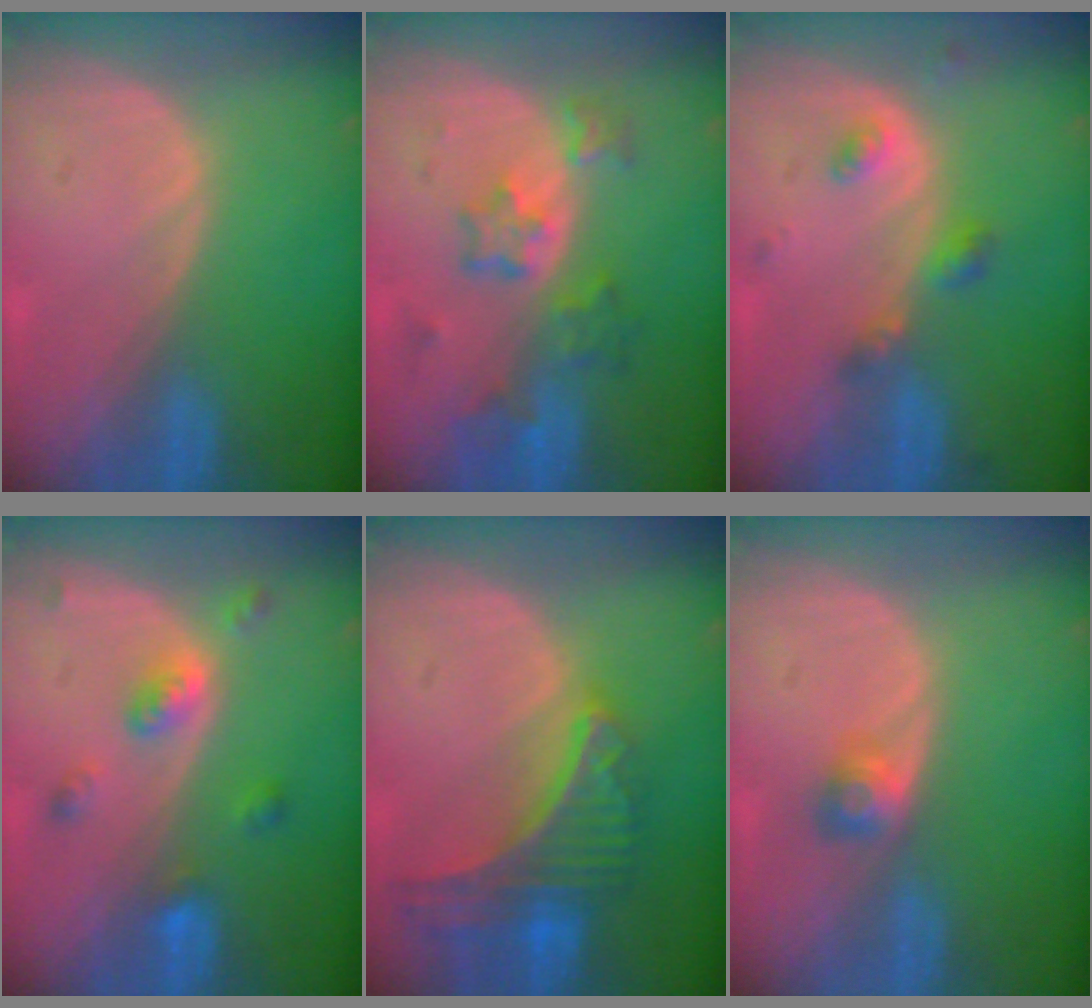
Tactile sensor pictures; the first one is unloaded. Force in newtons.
{"total": 7.1, "press": 6.3, "slide": 3.3}
{"total": 3.9, "press": 3.9, "slide": 0.7}
{"total": 5.2, "press": 4.5, "slide": 2.6}
{"total": 9.0, "press": 7.9, "slide": 4.3}
{"total": 2.6, "press": 2.3, "slide": 1.1}